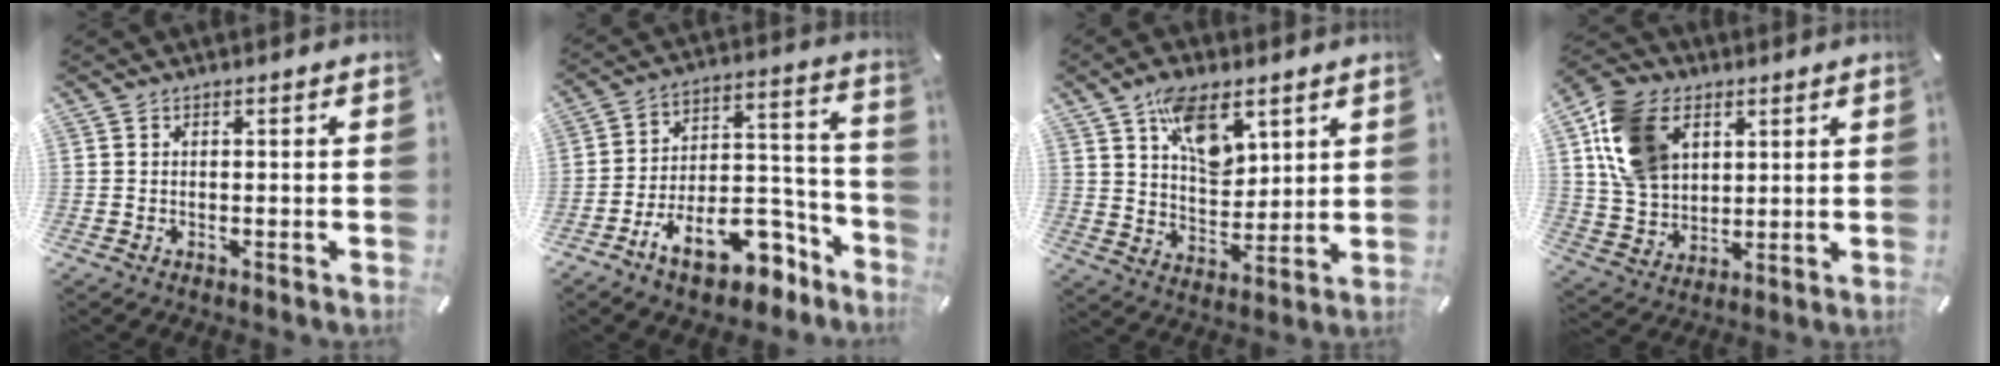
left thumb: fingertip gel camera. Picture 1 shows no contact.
{"total": 17.1, "force": [-10.5, 9.6, 9.4], "torque": [-0.107, 0.058, -0.162]}
{"total": 11.9, "force": [6.4, 7.0, 7.1], "torque": [-0.109, -0.020, 0.117]}
{"total": 15.3, "force": [5.6, 11.3, 8.7], "torque": [-0.206, 0.003, 0.104]}